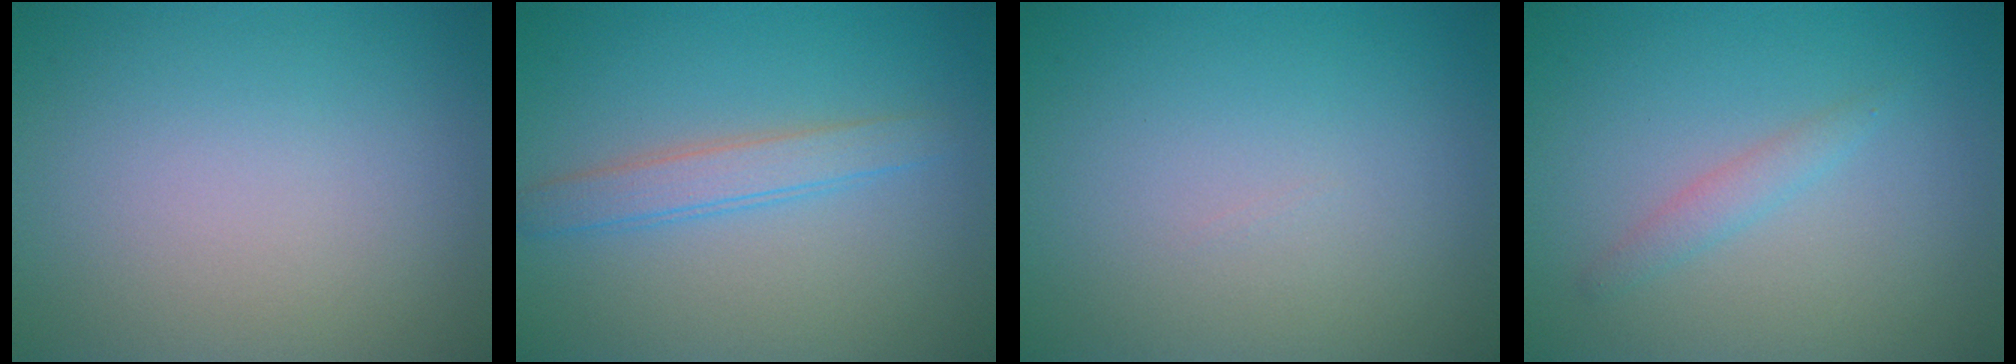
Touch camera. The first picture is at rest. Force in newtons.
{"total": 2.5, "press": 2.5, "slide": 0.0}
{"total": 0.0}
{"total": 1.3, "press": 1.3, "slide": 0.0}